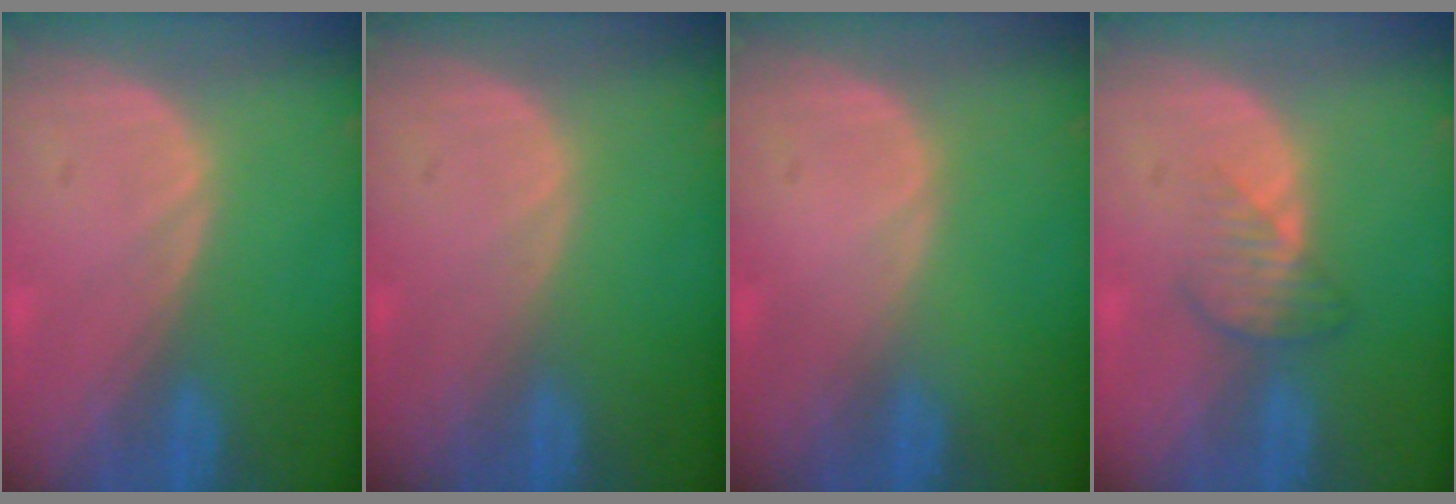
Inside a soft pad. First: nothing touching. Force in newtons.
{"total": 0.0}
{"total": 0.0}
{"total": 3.6, "press": 3.1, "slide": 1.7}